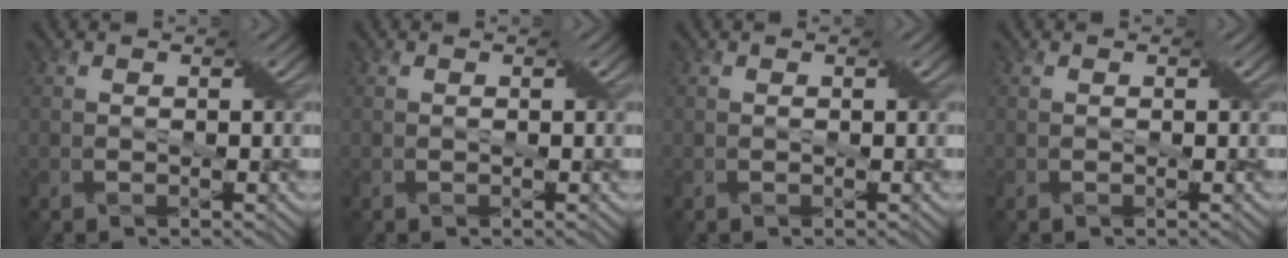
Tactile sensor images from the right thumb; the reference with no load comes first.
{"total": 0.0}
{"total": 0.0}
{"total": 0.0}